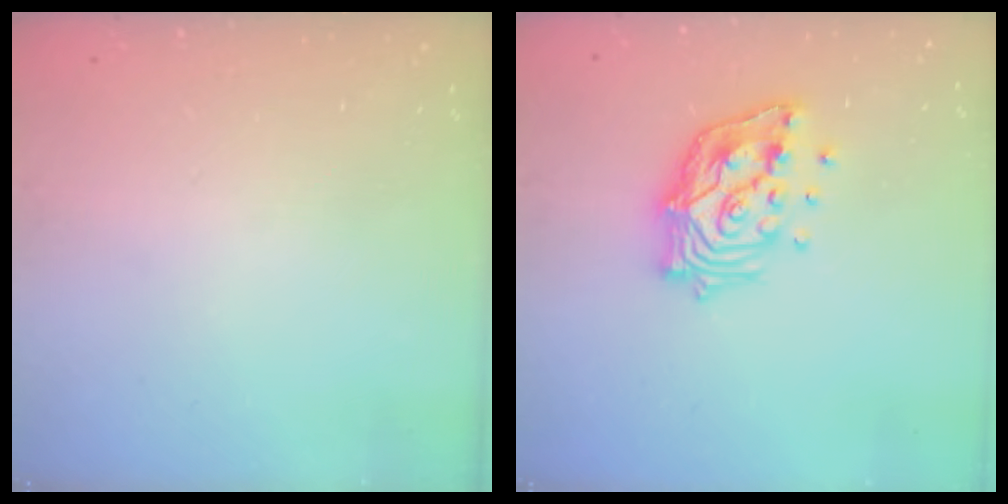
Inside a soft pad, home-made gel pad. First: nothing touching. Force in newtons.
{"total": 14.8, "press": 14.7, "slide": 1.9}